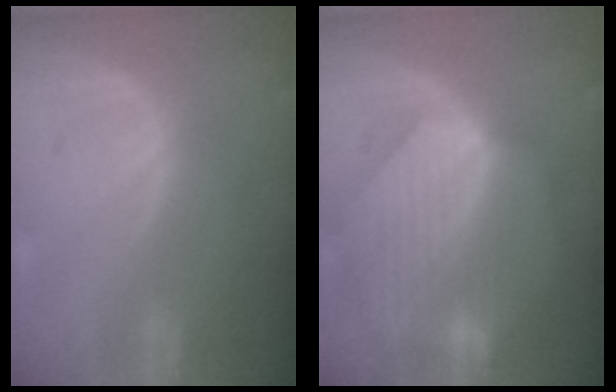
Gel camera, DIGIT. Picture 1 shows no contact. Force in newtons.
{"total": 9.3, "press": 8.2, "slide": 4.3}